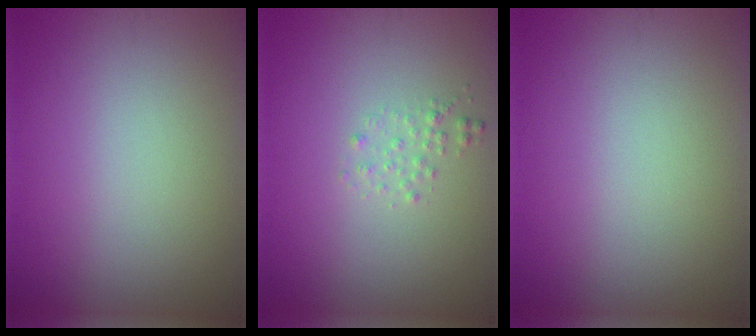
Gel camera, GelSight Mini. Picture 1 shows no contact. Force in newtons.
{"total": 1.0, "press": 1.0, "slide": 0.0}
{"total": 0.0}